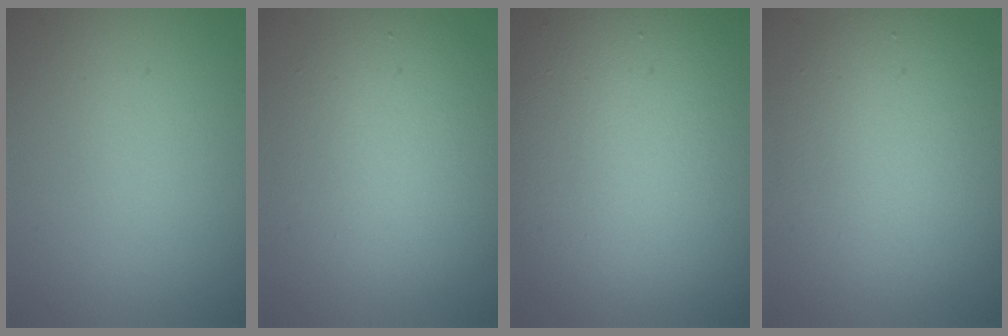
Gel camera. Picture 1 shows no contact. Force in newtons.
{"total": 5.6, "press": 5.6, "slide": 0.3}
{"total": 14.9, "press": 14.9, "slide": 1.1}
{"total": 6.9, "press": 6.9, "slide": 0.2}